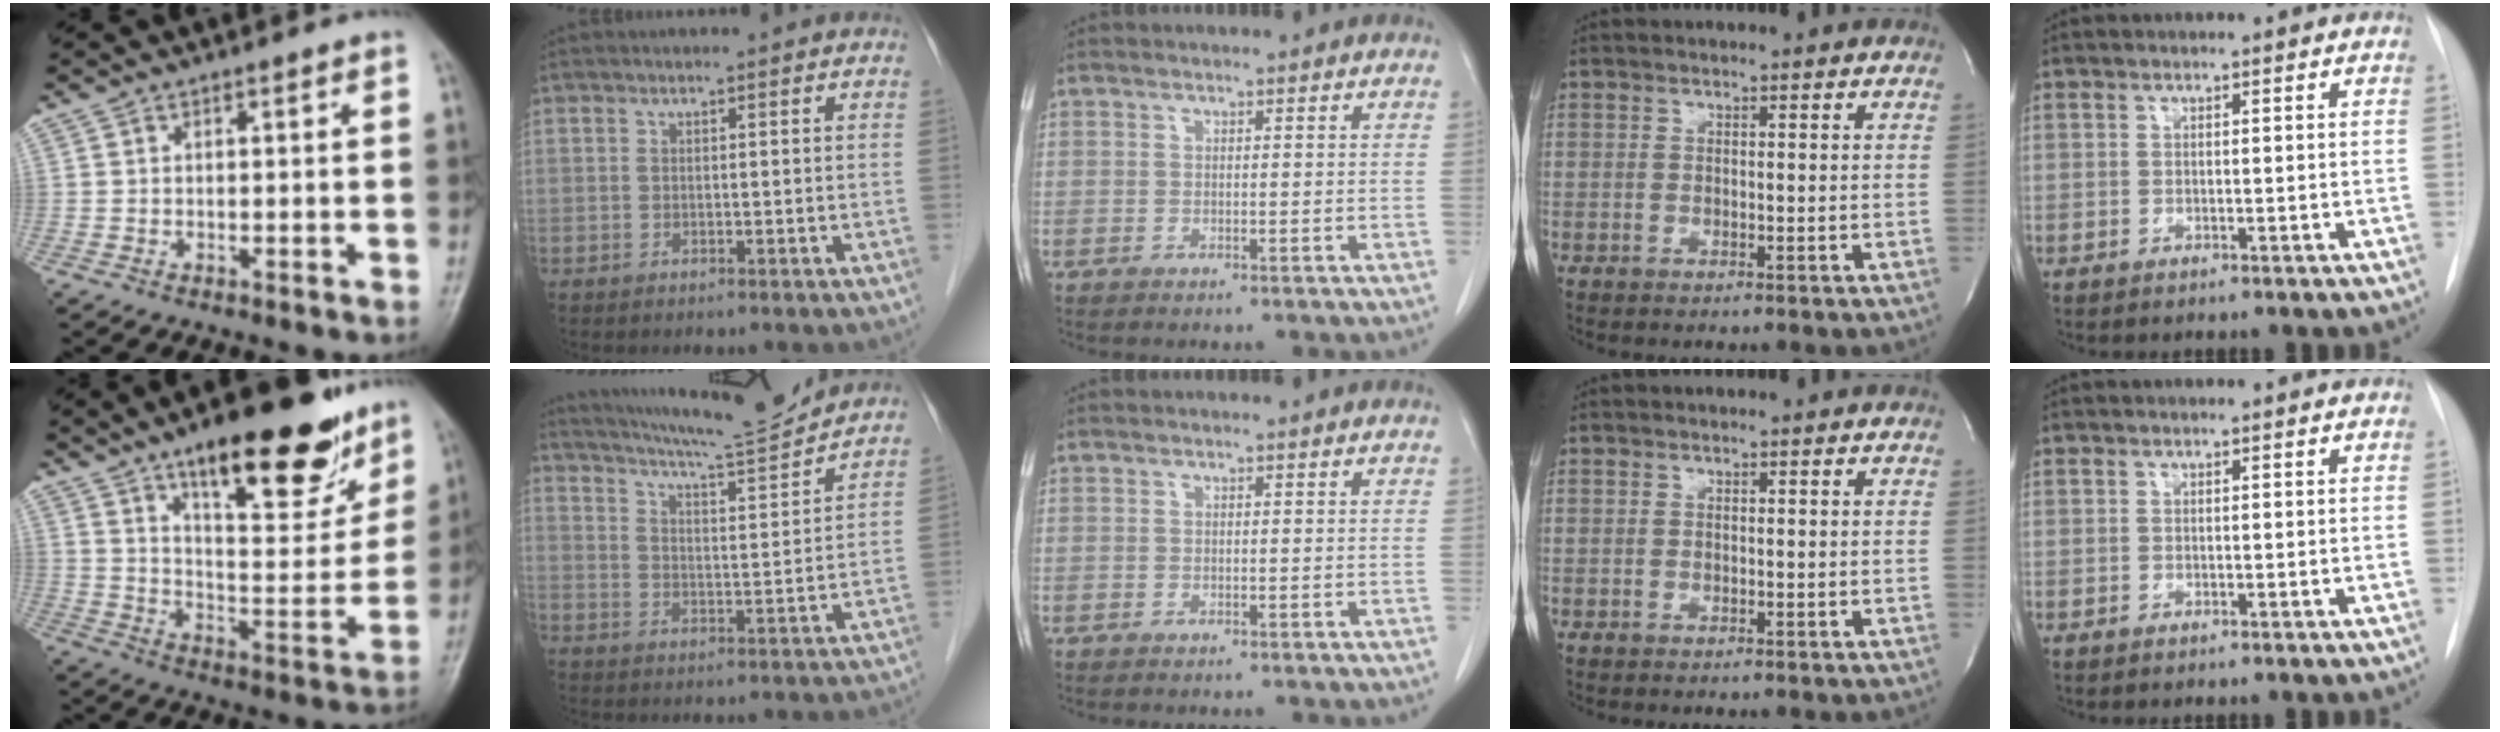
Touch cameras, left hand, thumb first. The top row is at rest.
{"thumb": {"total": 21.8, "force": [13.9, 7.5, 14.9], "torque": [-0.170, -0.067, 0.215]}, "index": {"total": 13.2, "force": [12.5, -0.4, 4.2], "torque": [-0.077, -0.010, 0.188]}}